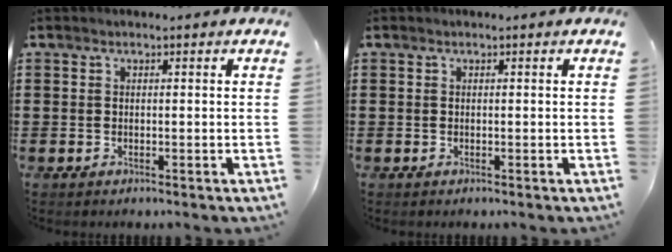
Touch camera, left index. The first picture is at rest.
{"total": 0.0}